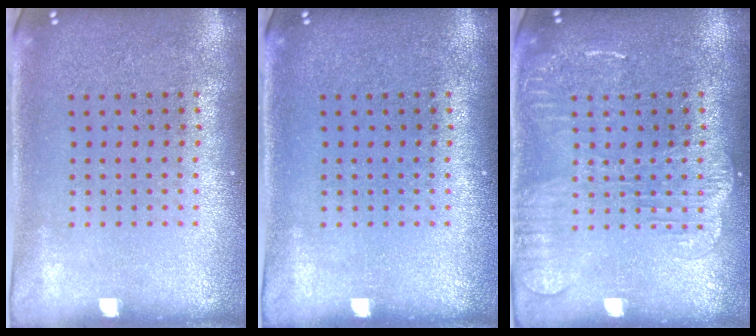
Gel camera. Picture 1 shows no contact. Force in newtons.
{"total": 0.0}
{"total": 2.8, "press": 2.7, "slide": 0.4}